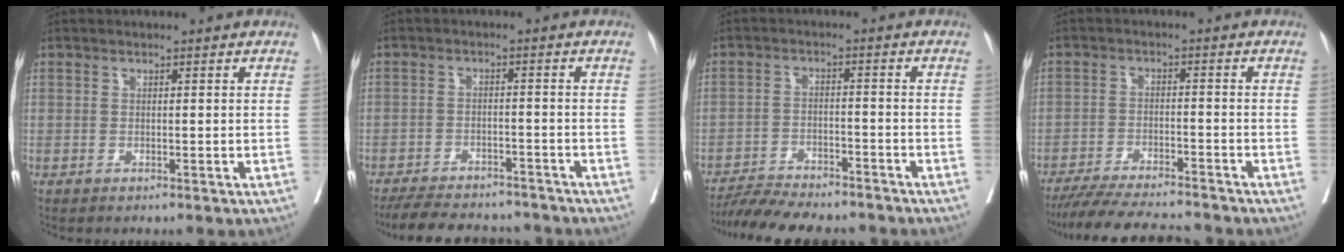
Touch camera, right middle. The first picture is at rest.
{"total": 13.0, "force": [-11.9, 3.3, 4.2], "torque": [-0.077, 0.002, -0.162]}
{"total": 11.7, "force": [-10.8, 1.8, 4.1], "torque": [-0.061, 0.001, -0.164]}
{"total": 12.6, "force": [-11.6, 1.1, 4.9], "torque": [-0.079, -0.011, -0.177]}